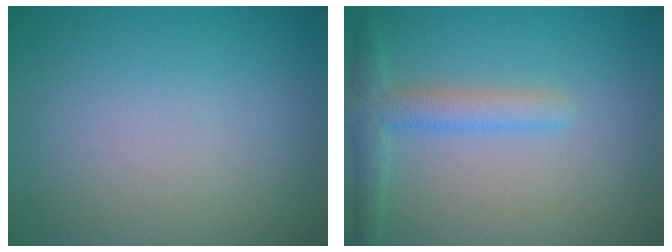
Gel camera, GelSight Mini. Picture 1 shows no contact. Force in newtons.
{"total": 3.0, "press": 3.0, "slide": 0.2}